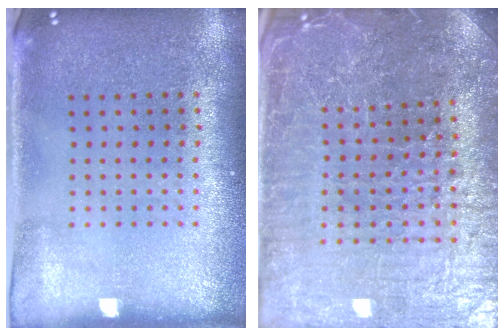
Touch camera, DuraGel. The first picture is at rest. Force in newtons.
{"total": 4.5, "press": 4.4, "slide": 1.1}